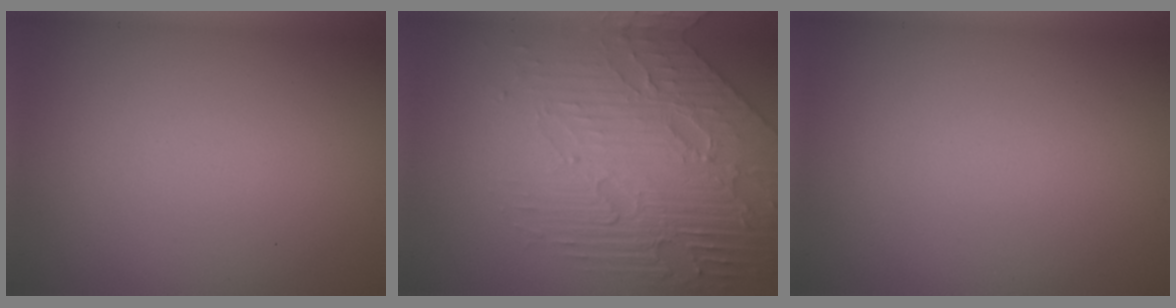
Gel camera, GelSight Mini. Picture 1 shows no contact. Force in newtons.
{"total": 7.6, "press": 5.6, "slide": 5.2}
{"total": 0.0}